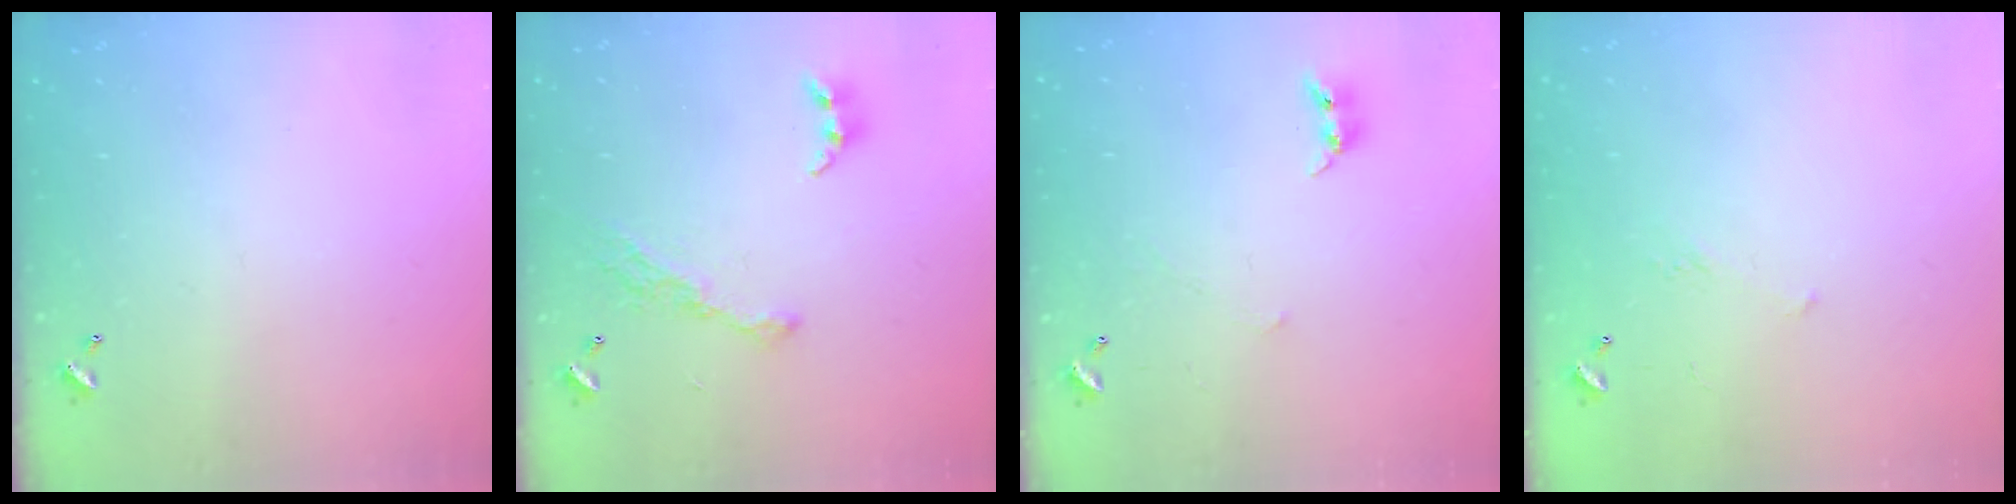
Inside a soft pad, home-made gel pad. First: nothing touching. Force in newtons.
{"total": 10.4, "press": 10.3, "slide": 1.2}
{"total": 2.4, "press": 2.3, "slide": 0.4}
{"total": 4.8, "press": 4.7, "slide": 0.9}